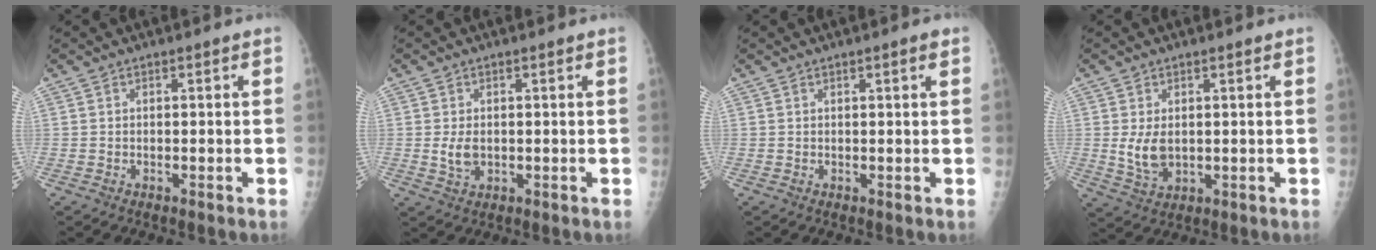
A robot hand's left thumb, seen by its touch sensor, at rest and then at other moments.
{"total": 3.2, "force": [0.1, 2.1, 2.4], "torque": [-0.045, -0.006, 0.007]}
{"total": 1.2, "force": [0.7, 0.0, 0.9], "torque": [-0.014, -0.002, 0.009]}
{"total": 5.0, "force": [0.6, 3.2, 3.8], "torque": [-0.064, -0.014, 0.021]}